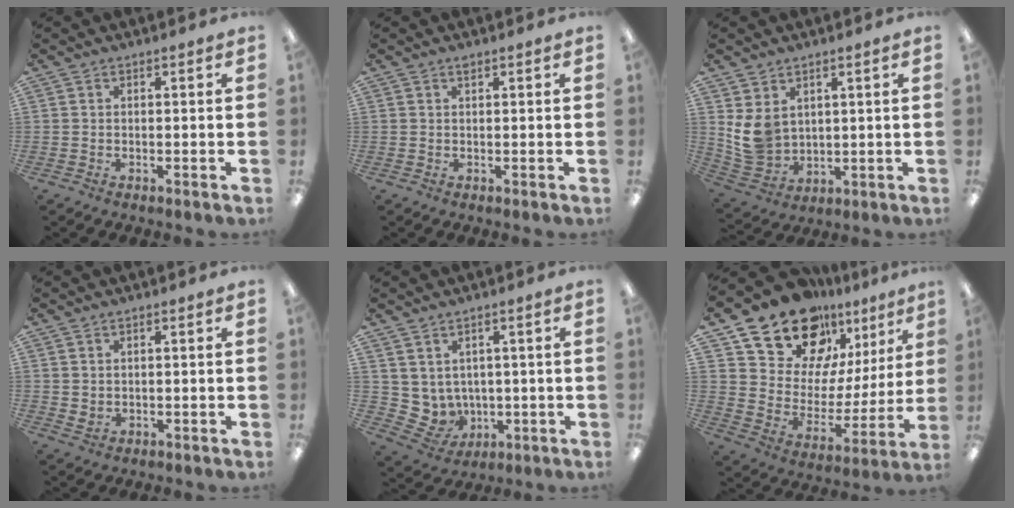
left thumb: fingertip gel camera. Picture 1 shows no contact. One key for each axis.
{"total": 0.8, "fx": 0.5, "fy": 0.3, "fz": 0.5, "tx": -0.013, "ty": 0.001, "tz": 0.010}
{"total": 8.0, "fx": 2.8, "fy": 6.3, "fz": 4.0, "tx": -0.090, "ty": -0.011, "tz": 0.056}
{"total": 1.4, "fx": 0.8, "fy": 1.0, "fz": 0.7, "tx": -0.006, "ty": -0.002, "tz": 0.013}
{"total": 5.0, "fx": 2.4, "fy": 4.3, "fz": 0.3, "tx": -0.036, "ty": -0.026, "tz": 0.055}
{"total": 17.9, "fx": 14.5, "fy": 9.0, "fz": 5.4, "tx": -0.113, "ty": -0.114, "tz": 0.264}